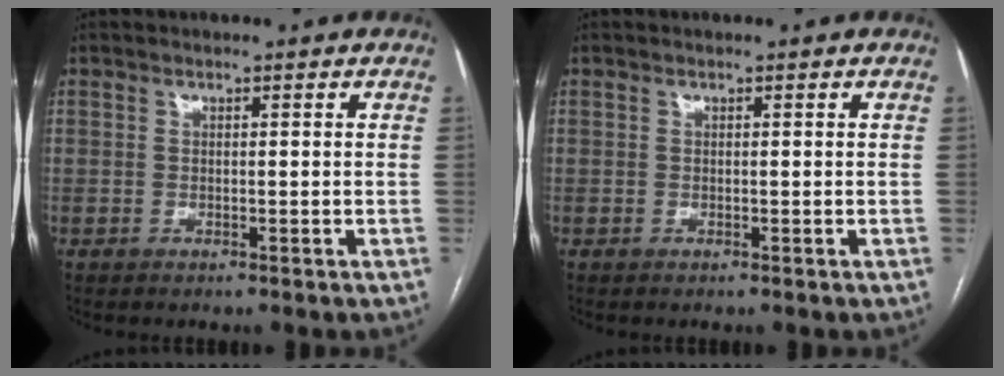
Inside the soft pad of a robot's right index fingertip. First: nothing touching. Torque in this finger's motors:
{"motor_torque": [0.00, 0.00, 0.00, 0.00]}